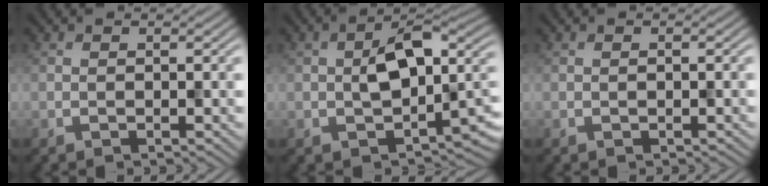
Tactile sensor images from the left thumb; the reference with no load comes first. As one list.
[{"total": 8.7, "force": [0.0, 5.0, 7.1], "torque": [-0.103, 0.007, 0.003]}, {"total": 0.0}]